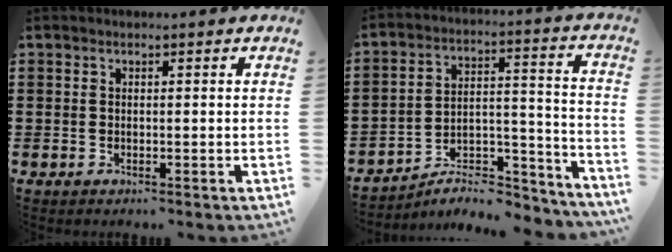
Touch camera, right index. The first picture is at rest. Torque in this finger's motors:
{"motor_torque": [0.16, 0.33, 0.28, 0.04]}